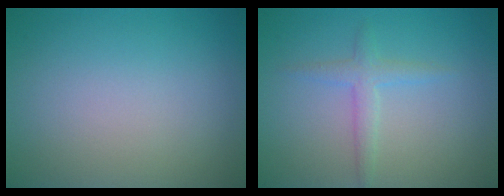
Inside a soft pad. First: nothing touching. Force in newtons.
{"total": 1.9, "press": 1.9, "slide": 0.2}